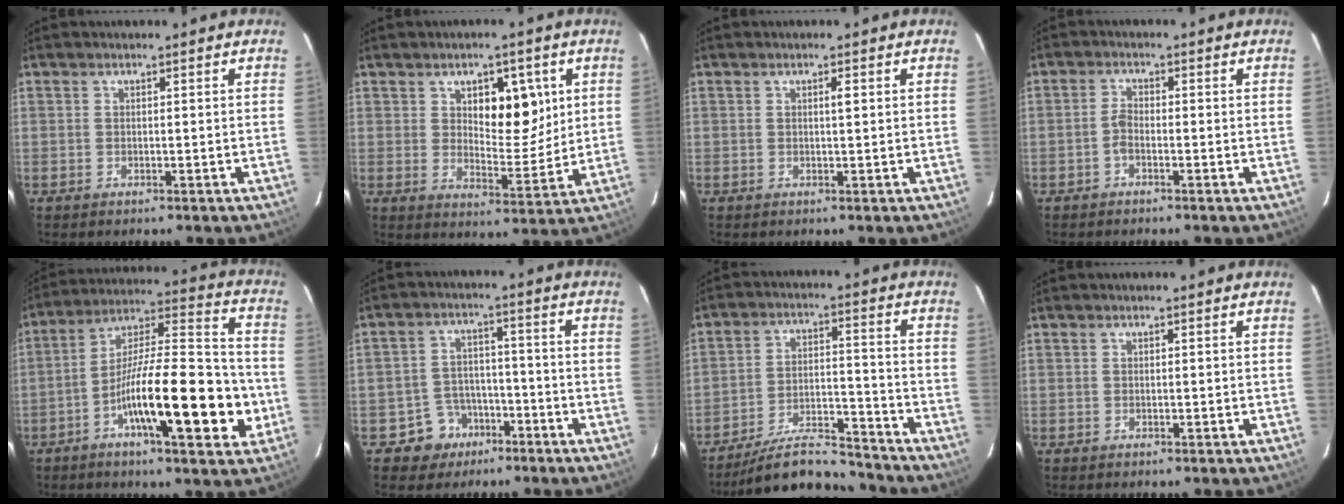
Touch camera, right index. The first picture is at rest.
{"total": 8.5, "force": [3.1, 3.9, 6.9], "torque": [-0.094, 0.004, 0.052]}
{"total": 0.8, "force": [0.2, 0.0, 0.8], "torque": [-0.014, 0.001, 0.003]}
{"total": 1.8, "force": [-0.8, 0.7, 1.4], "torque": [-0.029, 0.005, -0.017]}
{"total": 19.1, "force": [-5.8, 3.6, 17.9], "torque": [-0.305, 0.010, -0.090]}
{"total": 6.5, "force": [-3.7, 5.2, 0.9], "torque": [-0.012, 0.014, -0.054]}
{"total": 10.9, "force": [-10.1, 2.2, 3.2], "torque": [-0.049, 0.016, -0.174]}
{"total": 0.0}